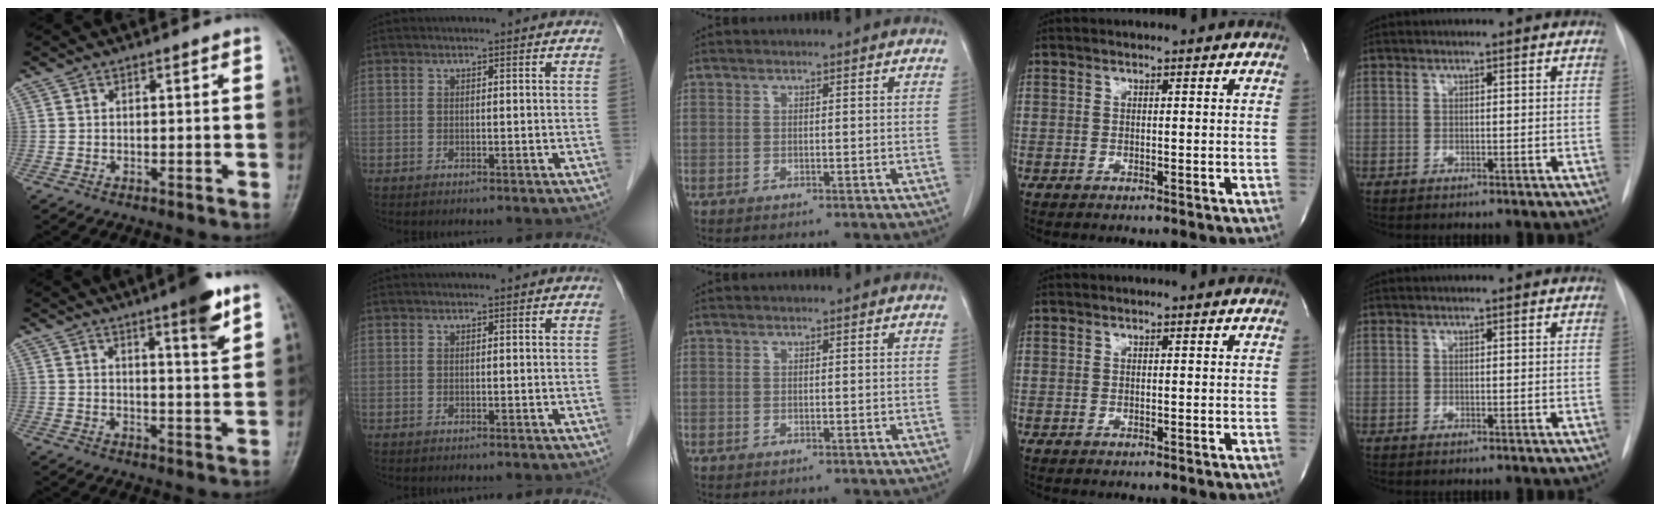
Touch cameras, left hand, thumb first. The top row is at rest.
{"thumb": {"total": 8.2, "force": [5.0, 1.0, 6.4], "torque": [-0.084, -0.029, 0.068]}}